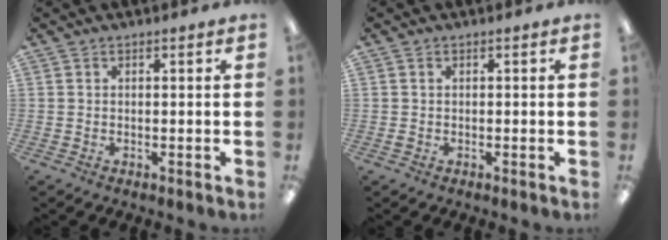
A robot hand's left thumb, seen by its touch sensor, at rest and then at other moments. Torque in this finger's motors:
{"motor_torque": [0.15, 0.28, 0.12, -0.04, -0.01]}